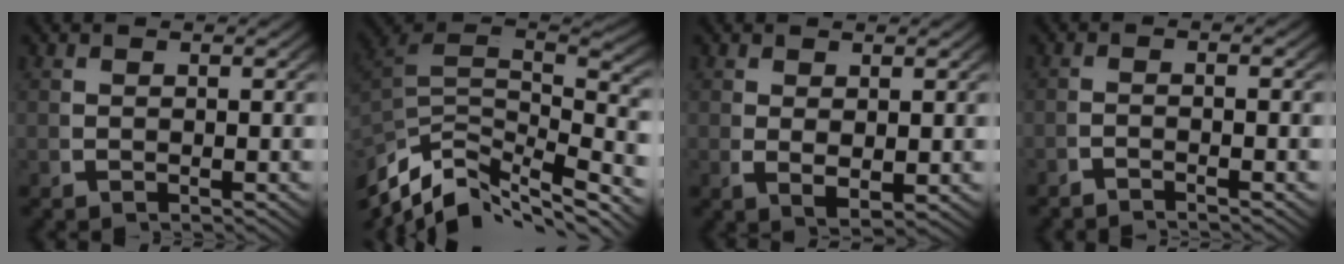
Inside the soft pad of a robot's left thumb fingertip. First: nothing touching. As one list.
[{"total": 11.7, "force": [-1.8, 7.7, 8.7], "torque": [-0.185, -0.035, -0.010]}, {"total": 2.4, "force": [0.4, 1.3, 2.0], "torque": [-0.043, -0.013, 0.020]}, {"total": 1.9, "force": [-1.8, -0.2, 0.7], "torque": [-0.003, 0.004, -0.037]}]